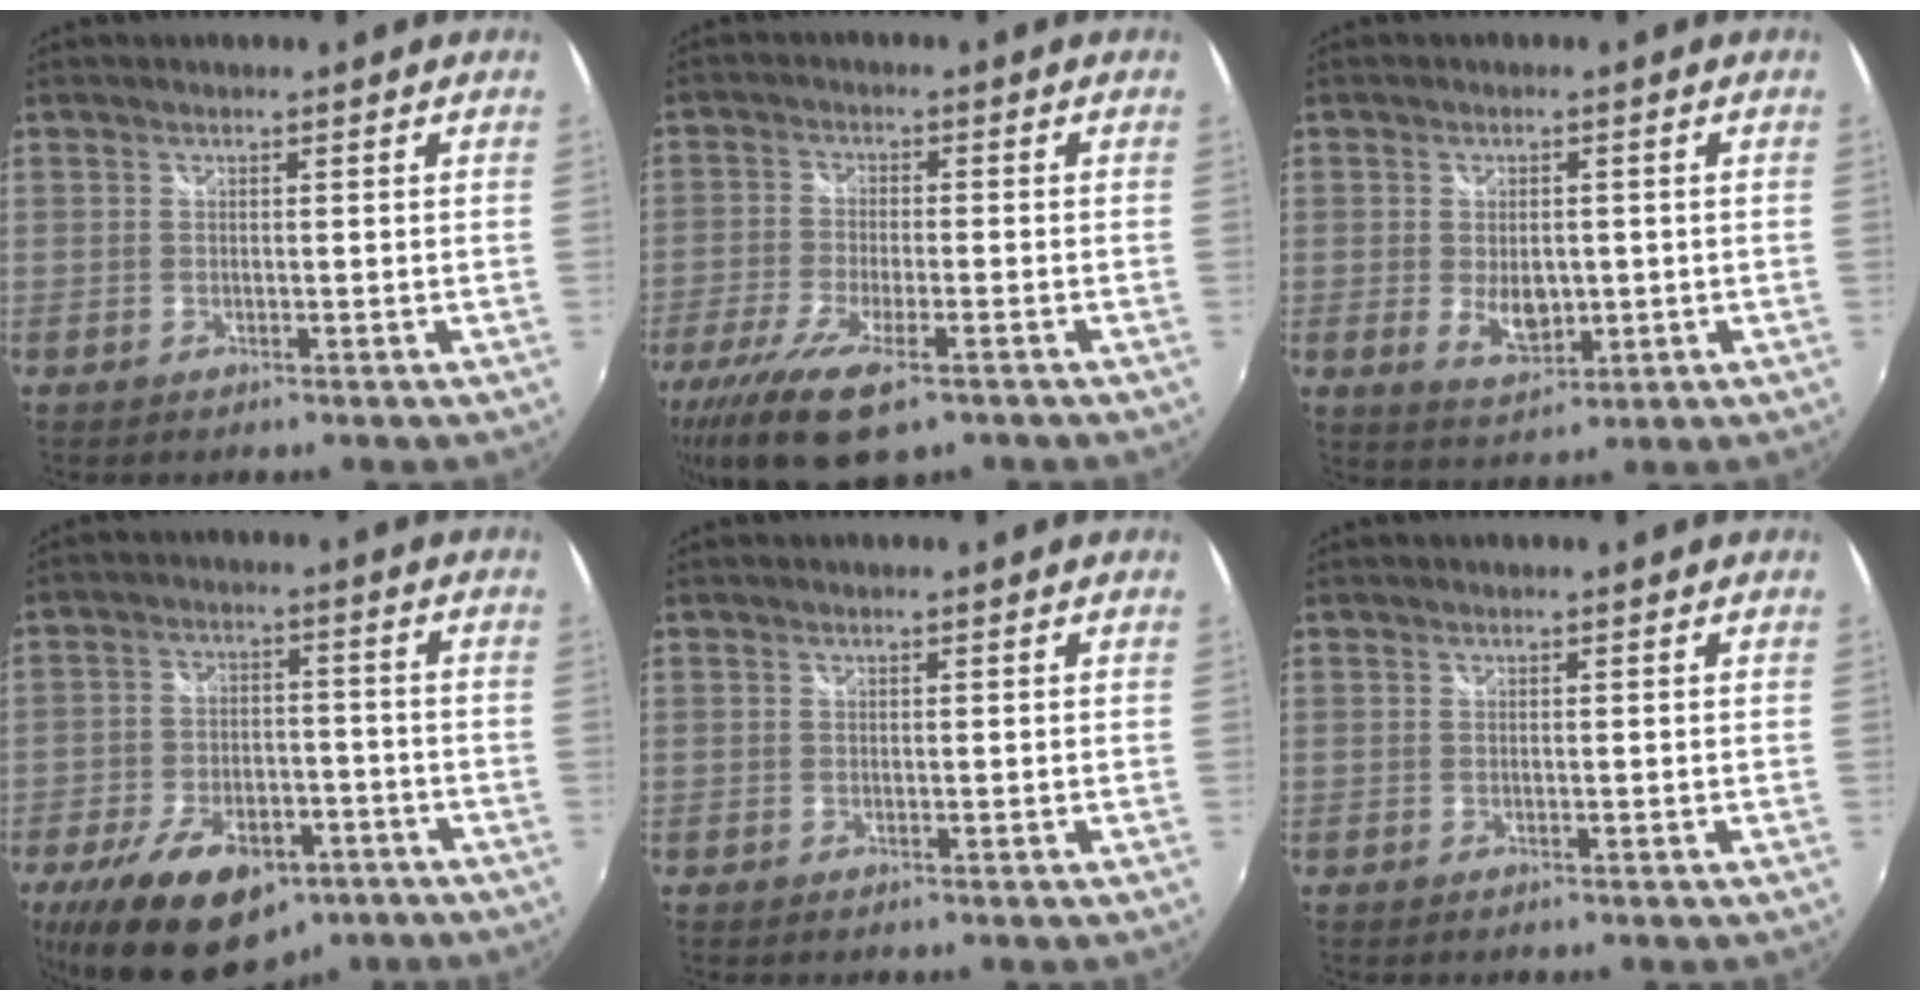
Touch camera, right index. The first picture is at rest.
{"total": 13.4, "force": [-8.6, 4.2, 9.4], "torque": [-0.209, -0.048, -0.153]}
{"total": 5.9, "force": [-0.6, 3.7, 4.5], "torque": [-0.079, -0.010, -0.001]}
{"total": 18.7, "force": [-11.7, 10.0, 10.6], "torque": [-0.219, -0.005, -0.172]}
{"total": 0.8, "force": [0.3, -0.8, -0.2], "torque": [0.007, 0.000, 0.002]}
{"total": 0.0}